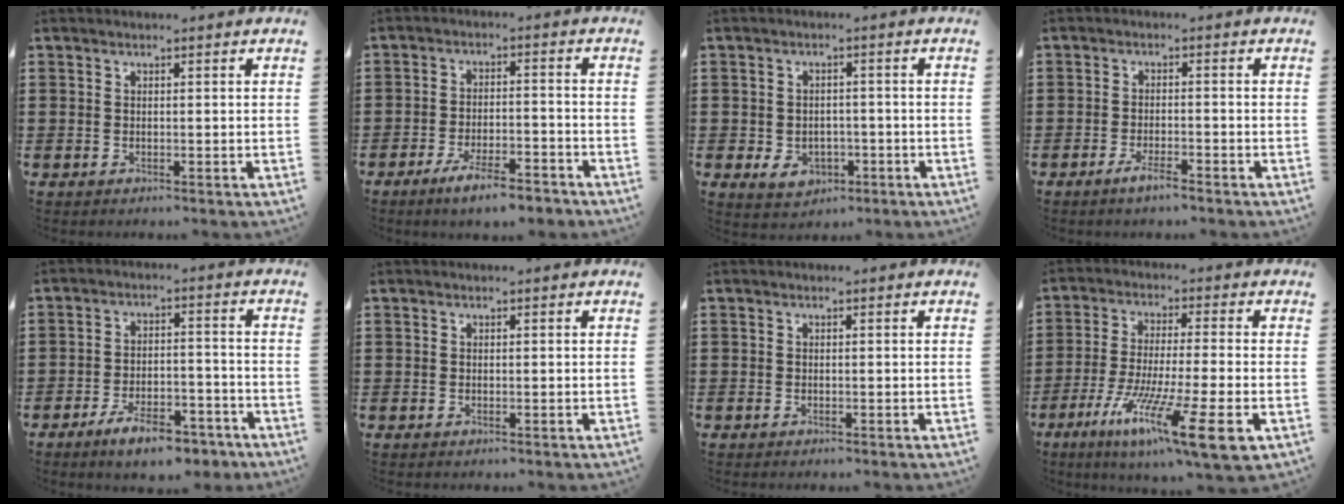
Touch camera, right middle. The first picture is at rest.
{"total": 5.9, "force": [-4.7, 0.8, 3.5], "torque": [-0.068, -0.004, -0.088]}
{"total": 3.4, "force": [-1.4, 2.5, 1.8], "torque": [-0.036, -0.003, -0.034]}
{"total": 2.7, "force": [-2.0, 0.4, 1.8], "torque": [-0.038, 0.001, -0.038]}
{"total": 7.9, "force": [-6.2, 2.0, 4.4], "torque": [-0.075, 0.013, -0.114]}
{"total": 0.0}
{"total": 0.0}
{"total": 13.0, "force": [-7.3, 1.2, 10.7], "torque": [-0.199, -0.004, -0.132]}